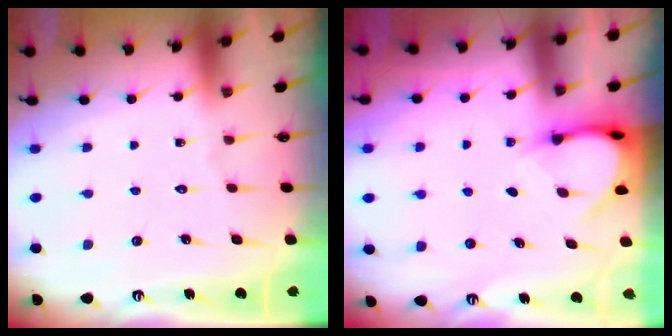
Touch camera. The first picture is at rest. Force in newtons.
{"total": 4.2, "press": 4.2, "slide": 0.1}